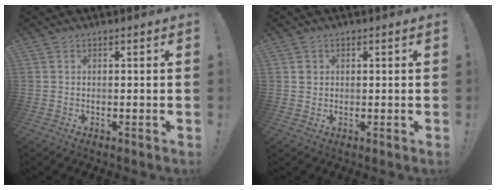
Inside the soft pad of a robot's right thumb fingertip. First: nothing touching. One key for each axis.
{"total": 1.7, "fx": 0.7, "fy": 1.5, "fz": 0.1, "tx": 0.006, "ty": 0.000, "tz": 0.011}